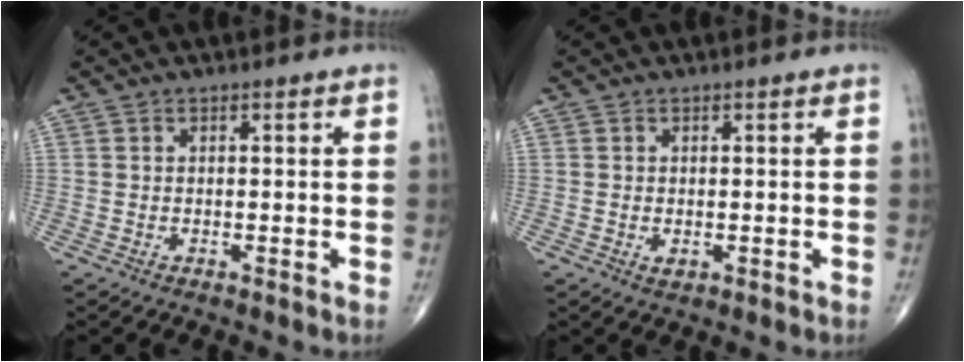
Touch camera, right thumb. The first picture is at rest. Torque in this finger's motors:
{"motor_torque": [-0.21, 0.06, 0.09, 0.14, 0.03]}